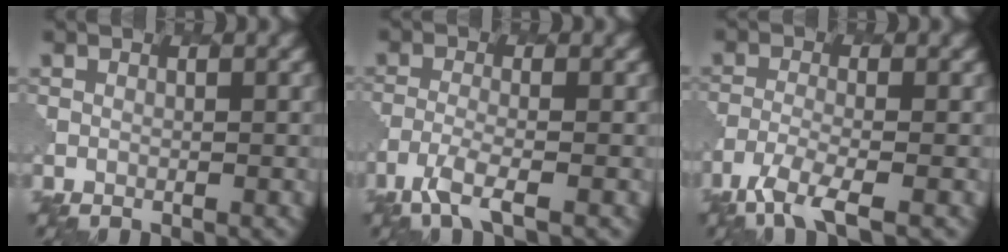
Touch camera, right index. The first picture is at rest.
{"total": 3.3, "force": [-2.2, 0.6, 2.4], "torque": [-0.052, -0.006, -0.054]}
{"total": 4.4, "force": [-3.1, 0.9, 3.1], "torque": [-0.065, -0.011, -0.068]}